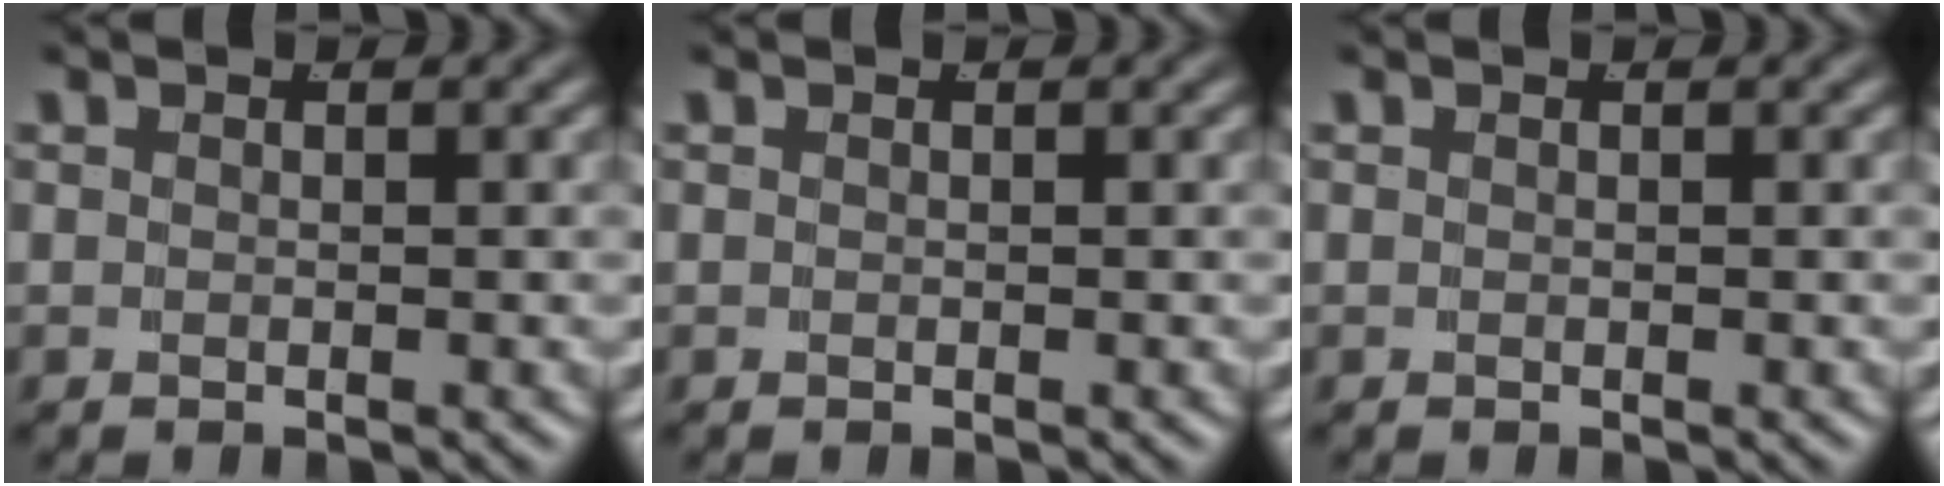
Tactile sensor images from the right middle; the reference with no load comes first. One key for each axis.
{"total": 1.2, "fx": -0.2, "fy": -1.1, "fz": -0.3, "tx": 0.015, "ty": -0.011, "tz": 0.009}
{"total": 0.0}